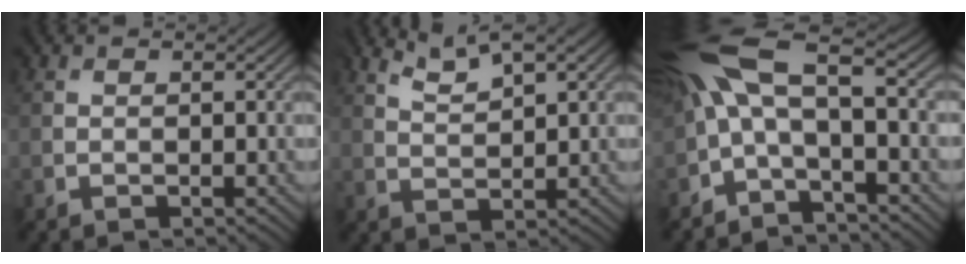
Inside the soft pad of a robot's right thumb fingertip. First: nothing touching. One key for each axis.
{"total": 4.3, "fx": 3.5, "fy": 0.8, "fz": 2.5, "tx": -0.060, "ty": 0.004, "tz": 0.076}
{"total": 10.9, "fx": 0.1, "fy": 4.2, "fz": 10.0, "tx": -0.221, "ty": 0.014, "tz": -0.005}